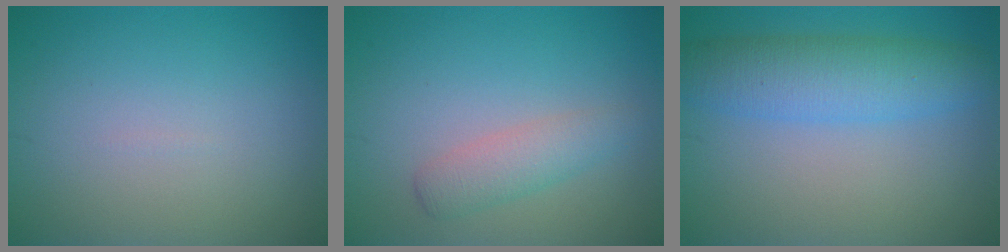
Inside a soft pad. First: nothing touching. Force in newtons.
{"total": 2.5, "press": 2.5, "slide": 0.0}
{"total": 5.6, "press": 5.6, "slide": 0.1}